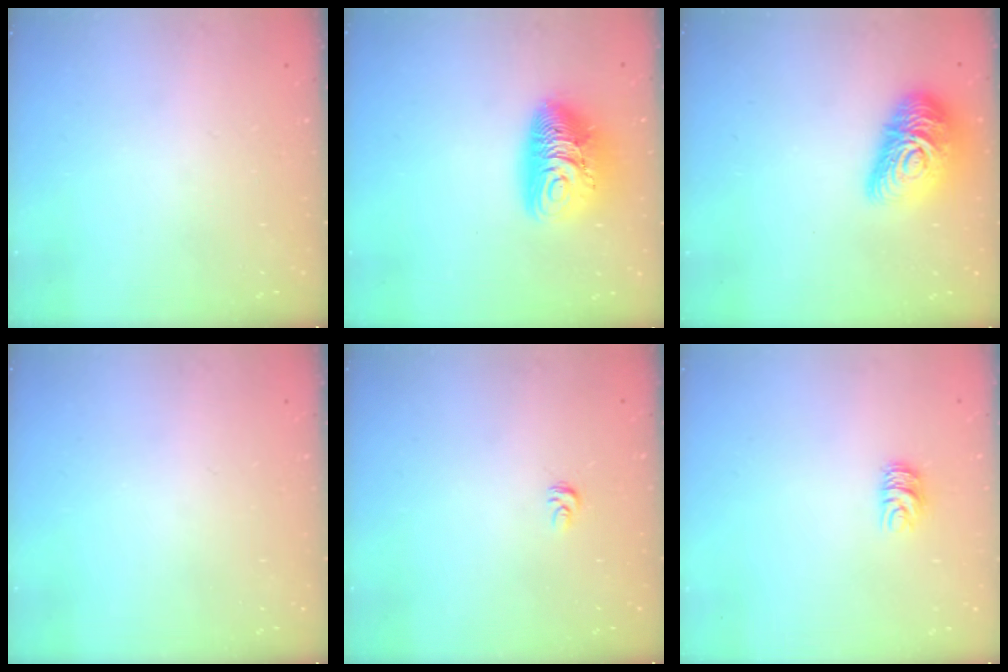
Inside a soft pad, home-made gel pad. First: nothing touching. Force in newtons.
{"total": 11.3, "press": 11.3, "slide": 0.8}
{"total": 16.1, "press": 16.0, "slide": 1.0}
{"total": 0.0}
{"total": 3.9, "press": 3.8, "slide": 0.4}
{"total": 5.6, "press": 5.6, "slide": 0.4}